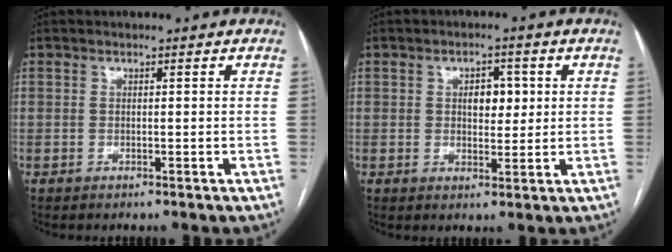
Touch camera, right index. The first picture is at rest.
{"total": 4.1, "force": [0.8, 2.4, 3.3], "torque": [-0.046, 0.006, 0.016]}